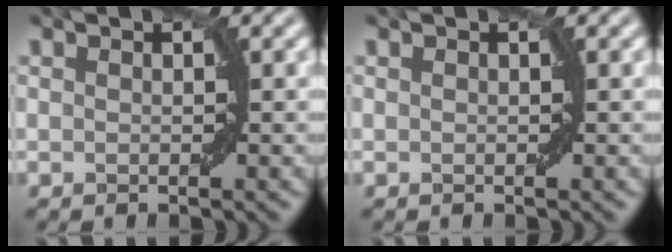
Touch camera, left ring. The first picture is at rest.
{"total": 0.0}